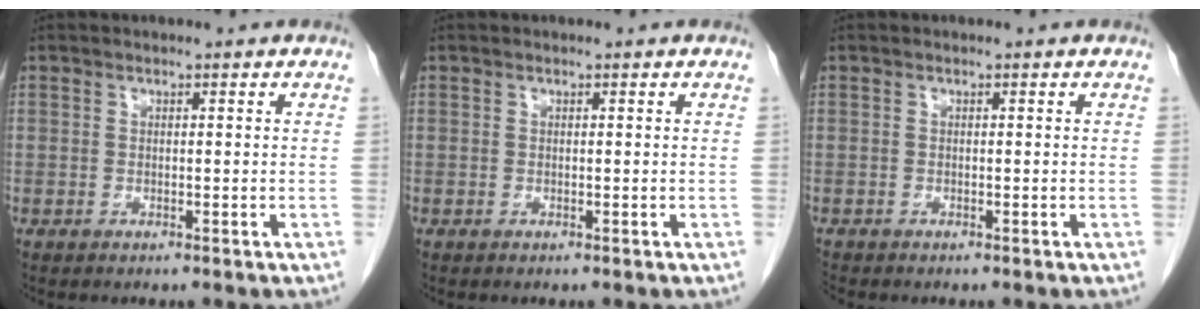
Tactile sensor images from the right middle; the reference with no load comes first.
{"total": 0.0}
{"total": 0.6, "force": [-0.6, 0.0, 0.0], "torque": [-0.005, -0.004, -0.014]}